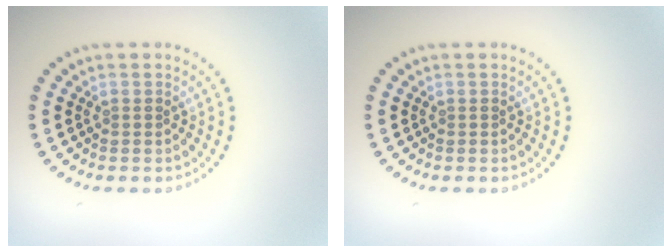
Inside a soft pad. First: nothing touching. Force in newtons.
{"total": 0.0}